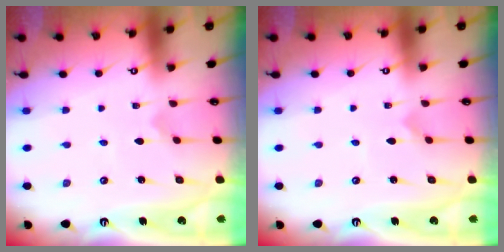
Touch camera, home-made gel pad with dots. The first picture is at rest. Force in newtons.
{"total": 0.0}